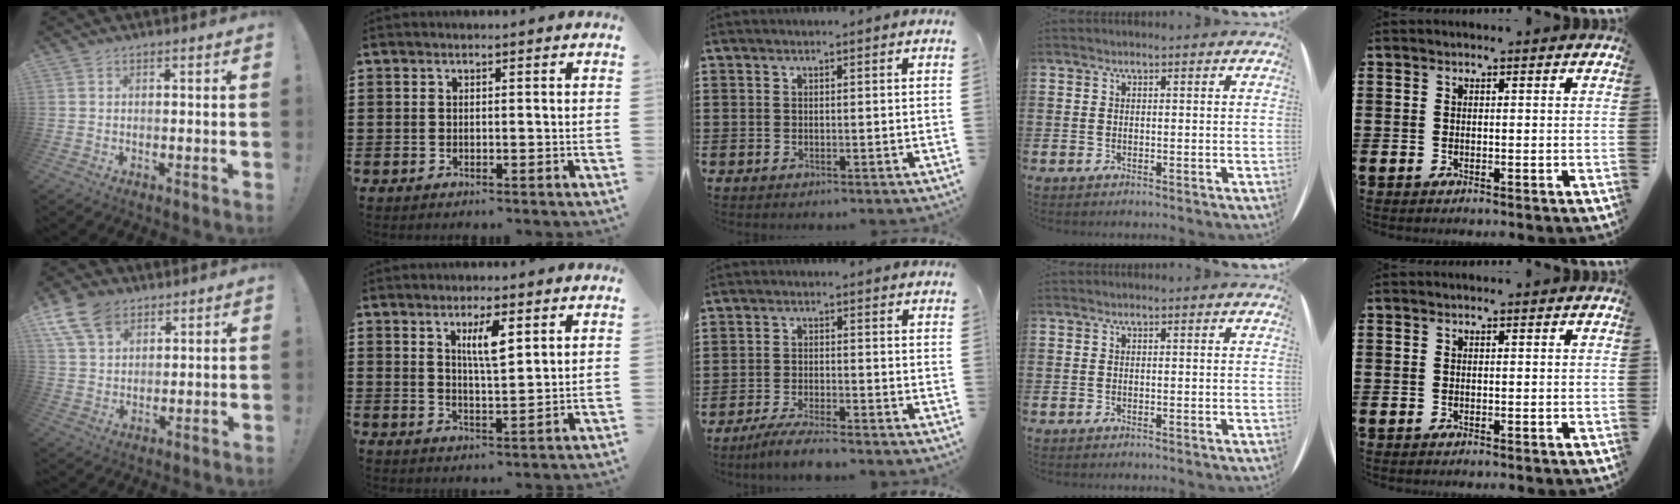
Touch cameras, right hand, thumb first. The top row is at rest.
{"thumb": {"total": 11.1, "force": [6.6, 7.1, 5.4], "torque": [-0.107, -0.028, 0.130]}, "index": {"total": 5.0, "force": [2.3, 1.2, 4.3], "torque": [-0.082, 0.003, 0.035]}, "middle": {"total": 4.1, "force": [-3.7, 0.0, 1.7], "torque": [-0.038, -0.008, -0.072]}}